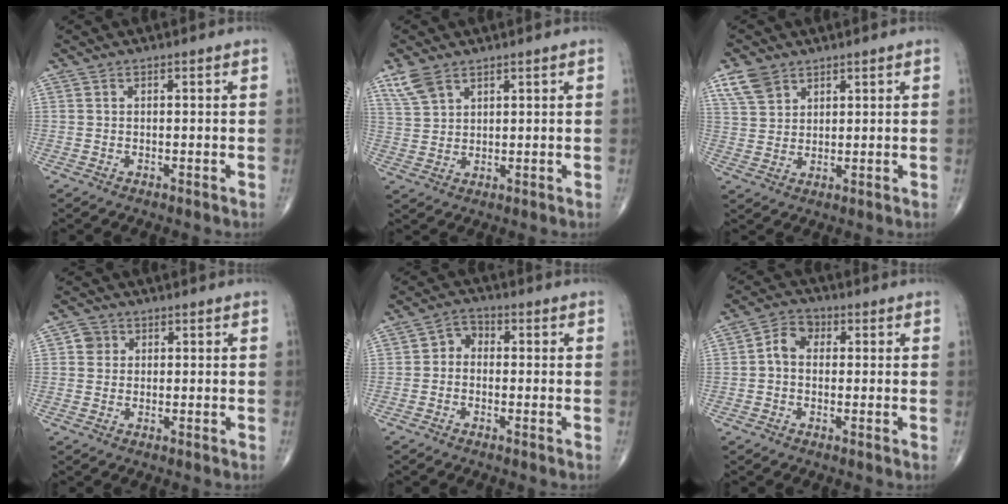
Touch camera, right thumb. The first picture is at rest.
{"total": 5.1, "force": [3.5, 2.7, 2.6], "torque": [-0.050, -0.008, 0.078]}
{"total": 5.7, "force": [3.7, 3.7, 2.3], "torque": [-0.033, -0.012, 0.078]}
{"total": 2.6, "force": [0.6, 2.5, 0.6], "torque": [0.004, 0.001, 0.005]}
{"total": 3.4, "force": [-0.4, 2.7, 2.1], "torque": [-0.017, 0.014, -0.023]}
{"total": 4.8, "force": [0.1, 3.7, 3.1], "torque": [-0.043, 0.017, -0.008]}